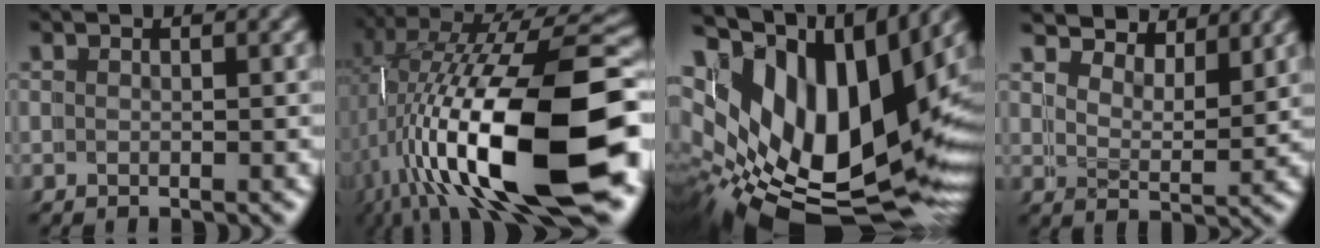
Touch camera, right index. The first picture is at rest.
{"total": 18.0, "force": [-1.2, 7.2, 16.5], "torque": [-0.278, -0.017, 0.004]}
{"total": 18.7, "force": [-1.1, 12.1, 14.3], "torque": [-0.269, -0.056, 0.008]}
{"total": 4.9, "force": [4.7, 1.1, 0.7], "torque": [-0.021, -0.009, 0.077]}